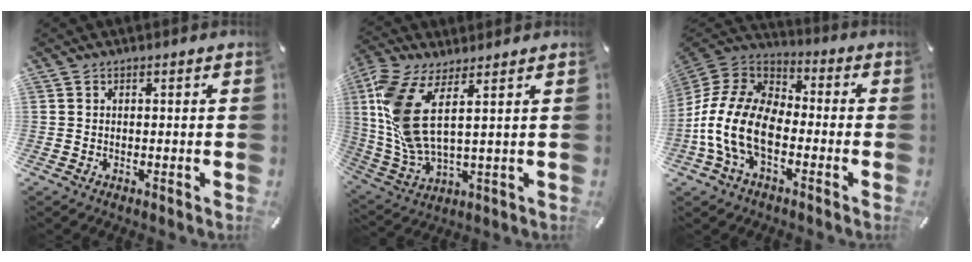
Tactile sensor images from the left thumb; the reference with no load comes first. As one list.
[{"total": 12.1, "force": [3.7, 3.6, 10.9], "torque": [-0.248, -0.033, 0.064]}, {"total": 15.6, "force": [-7.0, 9.1, 10.6], "torque": [-0.231, 0.023, -0.129]}]